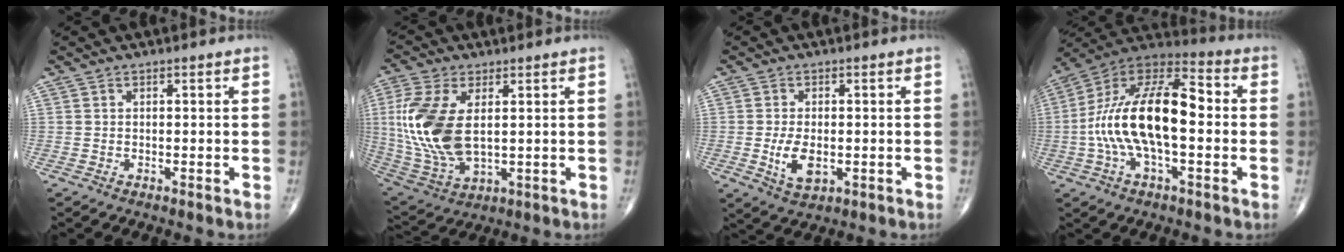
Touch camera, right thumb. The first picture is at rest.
{"total": 16.2, "force": [2.0, 8.6, 13.6], "torque": [-0.305, -0.014, 0.051]}
{"total": 5.9, "force": [-1.0, 3.2, 4.8], "torque": [-0.085, -0.009, -0.012]}
{"total": 20.6, "force": [-1.3, 9.3, 18.3], "torque": [-0.333, 0.045, -0.031]}